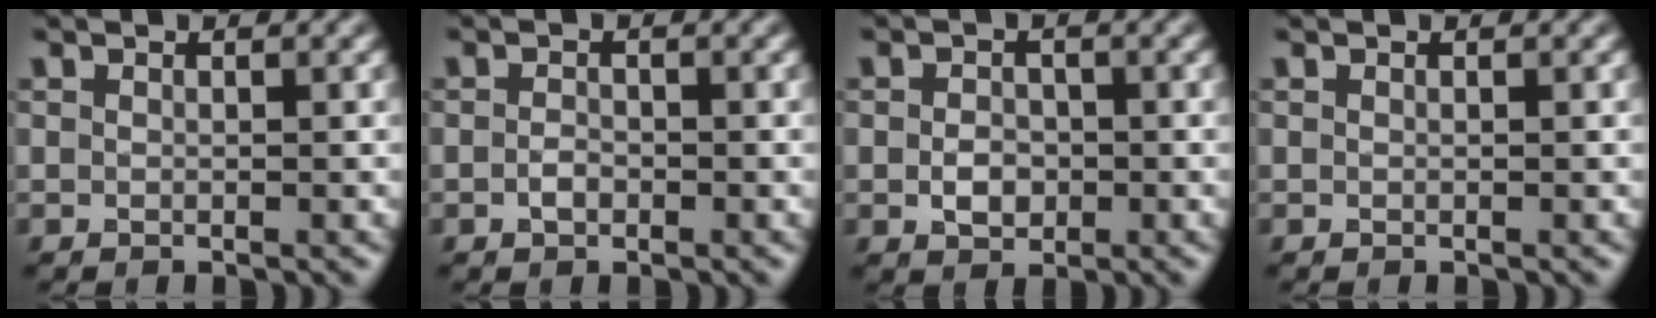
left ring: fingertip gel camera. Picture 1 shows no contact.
{"total": 1.1, "force": [-0.4, 0.7, 0.7], "torque": [-0.017, -0.001, -0.010]}
{"total": 2.3, "force": [-0.5, 1.7, 1.4], "torque": [-0.025, -0.002, -0.011]}
{"total": 0.0}